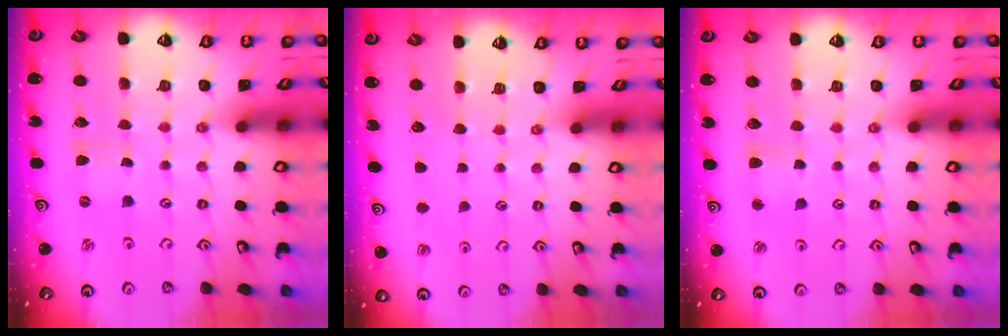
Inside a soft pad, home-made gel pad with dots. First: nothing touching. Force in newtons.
{"total": 0.0}
{"total": 2.4, "press": 2.4, "slide": 0.5}